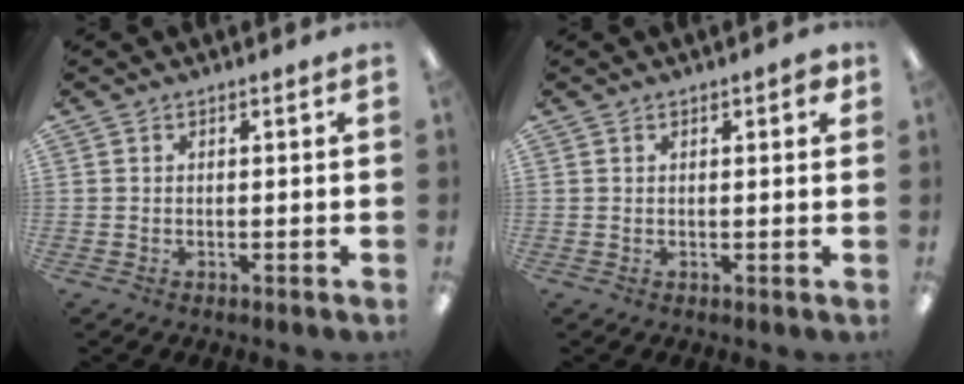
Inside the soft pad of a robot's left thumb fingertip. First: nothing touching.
{"total": 2.2, "force": [1.2, 0.8, 1.7], "torque": [-0.017, -0.003, 0.017]}